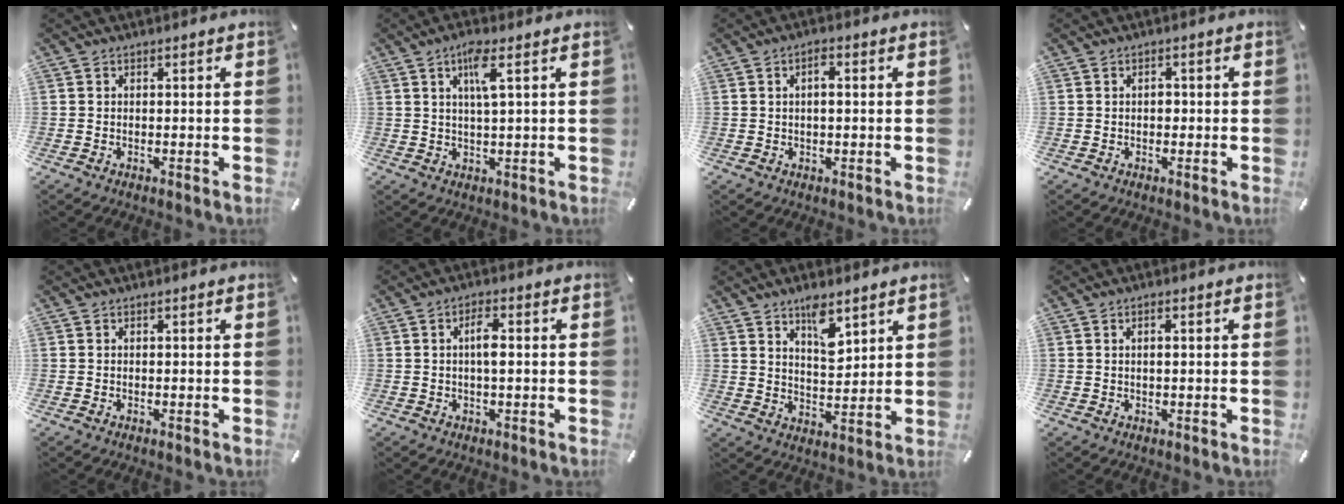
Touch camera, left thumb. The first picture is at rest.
{"total": 5.1, "force": [2.0, 0.4, 4.7], "torque": [-0.096, 0.002, 0.031]}
{"total": 2.6, "force": [0.4, 1.2, 2.3], "torque": [-0.046, 0.008, 0.004]}
{"total": 1.4, "force": [-0.1, 1.1, 0.9], "torque": [-0.010, 0.001, -0.005]}
{"total": 0.0}
{"total": 3.9, "force": [0.1, 1.2, 3.8], "torque": [-0.064, 0.004, -0.003]}
{"total": 8.0, "force": [5.5, 3.7, 4.5], "torque": [-0.056, -0.033, 0.092]}
{"total": 1.3, "force": [0.3, 0.4, 1.2], "torque": [-0.023, 0.002, 0.004]}